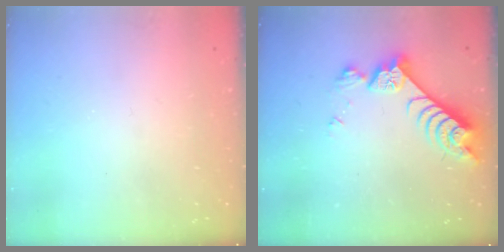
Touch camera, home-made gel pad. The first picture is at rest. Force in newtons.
{"total": 7.3, "press": 7.2, "slide": 1.2}